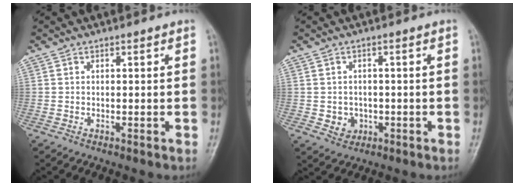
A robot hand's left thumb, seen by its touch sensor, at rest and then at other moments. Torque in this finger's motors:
{"motor_torque": [-0.26, -0.10, 0.11, 0.05, 0.00]}